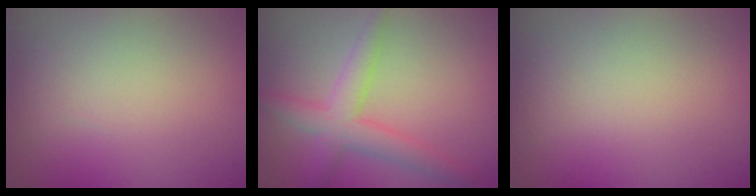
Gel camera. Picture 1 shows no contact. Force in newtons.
{"total": 3.8, "press": 3.8, "slide": 0.1}
{"total": 0.0}